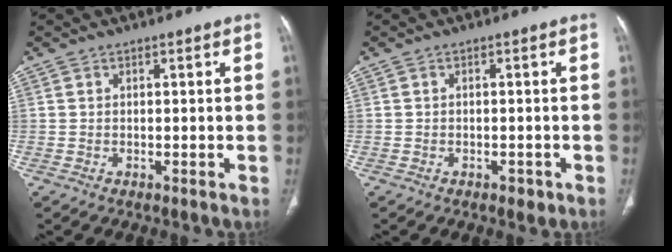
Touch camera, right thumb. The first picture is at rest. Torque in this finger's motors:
{"motor_torque": [0.62, 0.76, -0.36, -0.09, -0.01]}